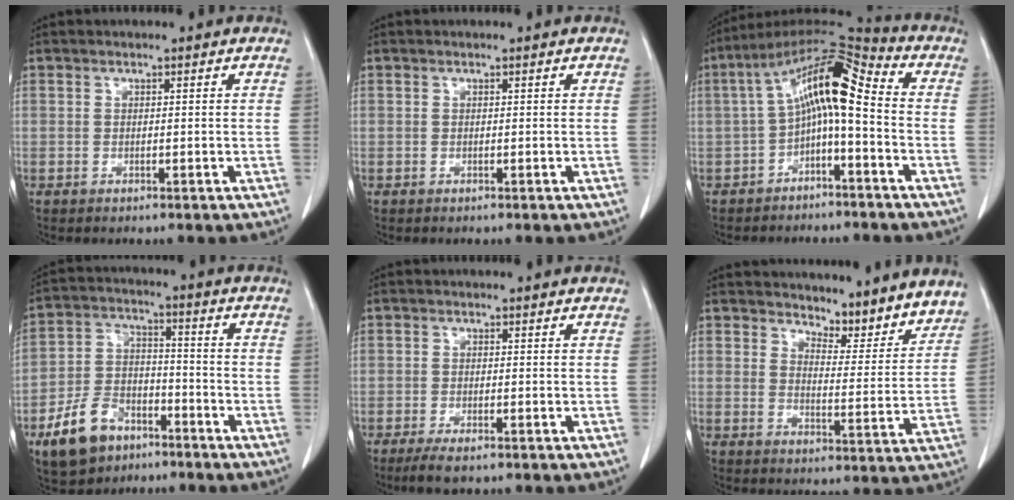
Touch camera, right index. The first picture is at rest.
{"total": 0.0}
{"total": 12.1, "force": [-0.8, 2.9, 11.7], "torque": [-0.204, 0.054, -0.017]}
{"total": 10.4, "force": [-6.5, 6.4, 5.1], "torque": [-0.110, 0.007, -0.111]}
{"total": 3.4, "force": [-2.4, 0.8, 2.2], "torque": [-0.043, -0.007, -0.039]}
{"total": 9.5, "force": [8.8, 2.9, 2.0], "torque": [-0.005, -0.016, 0.106]}